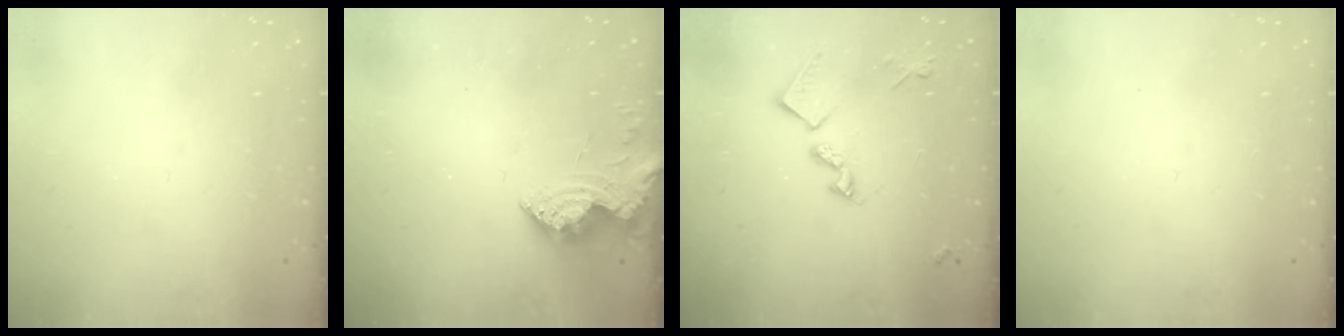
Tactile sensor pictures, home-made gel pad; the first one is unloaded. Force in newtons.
{"total": 9.1, "press": 9.1, "slide": 0.8}
{"total": 13.9, "press": 13.9, "slide": 0.2}
{"total": 0.0}